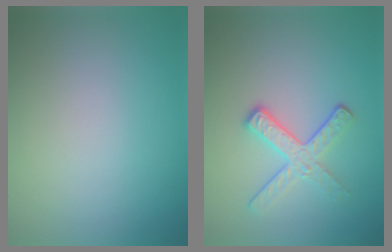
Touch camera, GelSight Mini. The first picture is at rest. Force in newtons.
{"total": 3.1, "press": 2.5, "slide": 1.9}